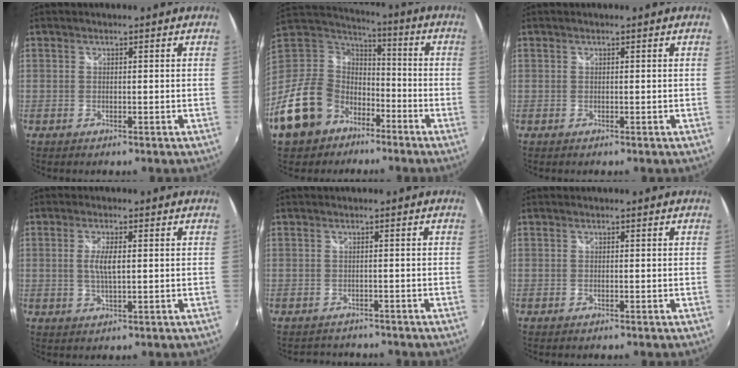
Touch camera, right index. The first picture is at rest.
{"total": 19.0, "force": [-10.9, 13.4, 7.8], "torque": [-0.205, 0.017, -0.176]}
{"total": 0.0}
{"total": 3.7, "force": [0.3, 1.0, 3.6], "torque": [-0.067, -0.005, 0.007]}
{"total": 3.5, "force": [-3.2, 1.3, 0.5], "torque": [-0.017, -0.009, -0.046]}
{"total": 0.0}